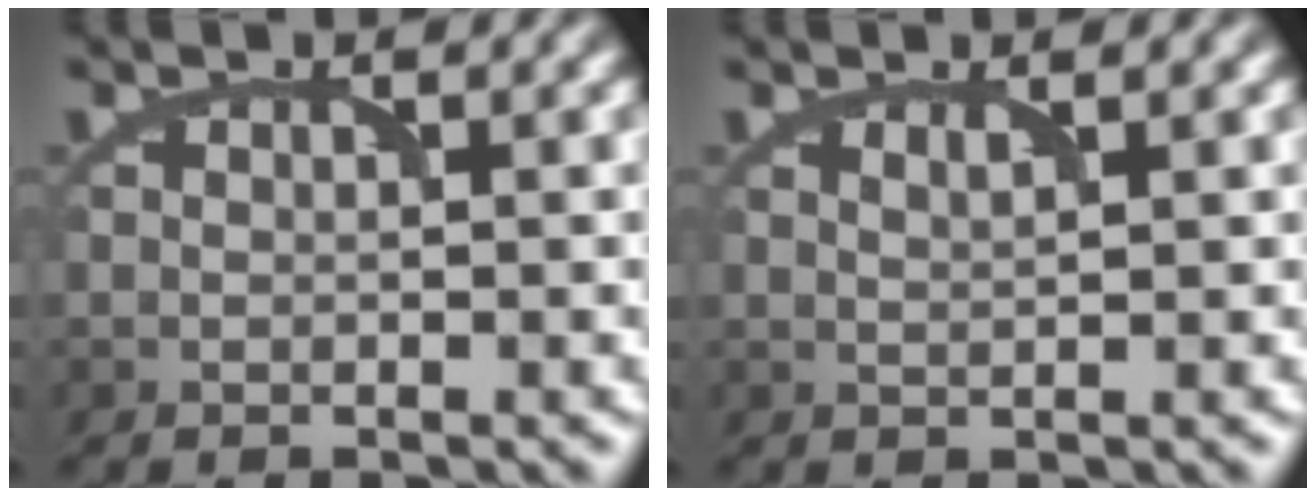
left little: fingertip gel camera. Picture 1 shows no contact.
{"total": 0.7, "force": [0.6, 0.1, 0.4], "torque": [-0.008, -0.001, 0.010]}